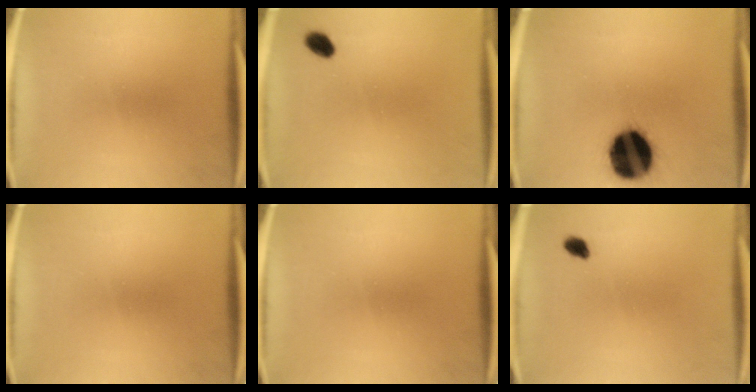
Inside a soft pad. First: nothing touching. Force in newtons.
{"total": 2.8}
{"total": 19.8}
{"total": 0.0}
{"total": 0.0}
{"total": 1.9}